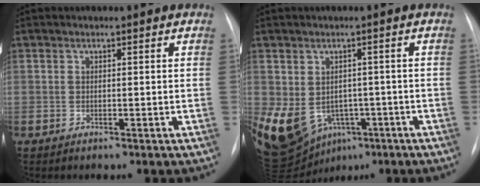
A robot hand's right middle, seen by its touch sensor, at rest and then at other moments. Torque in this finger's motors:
{"motor_torque": [0.50, 0.02, 1.05, 0.21]}